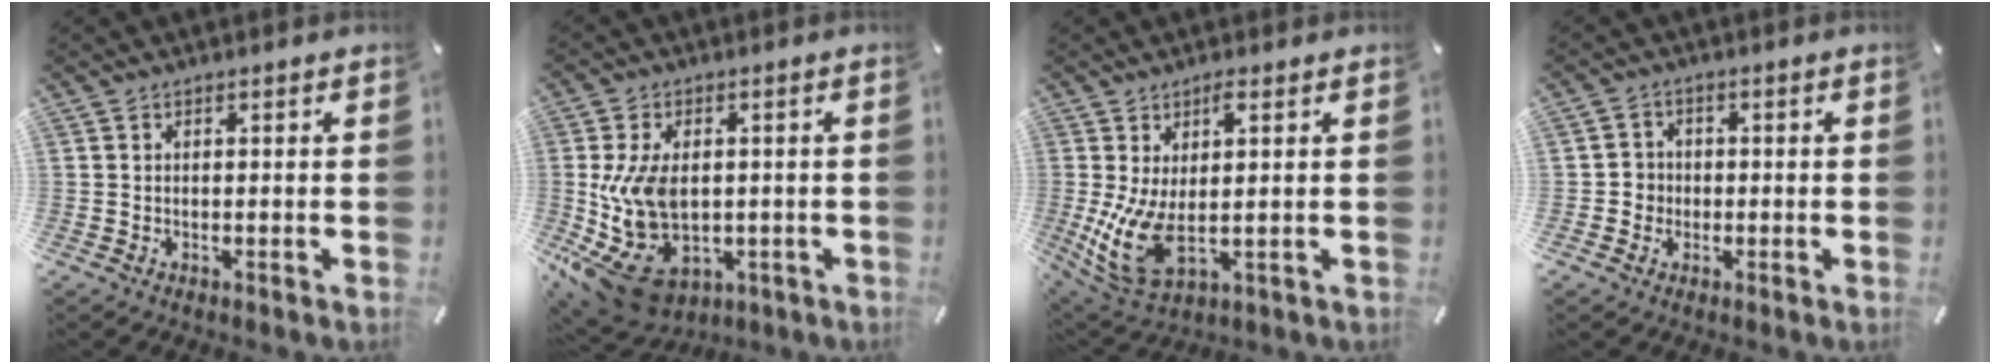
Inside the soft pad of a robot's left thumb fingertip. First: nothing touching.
{"total": 15.9, "force": [-1.2, 11.2, 11.2], "torque": [-0.243, -0.021, -0.010]}
{"total": 12.1, "force": [1.1, 4.4, 11.2], "torque": [-0.248, -0.029, 0.019]}
{"total": 3.6, "force": [-1.0, 3.4, 0.4], "torque": [-0.012, 0.009, -0.018]}